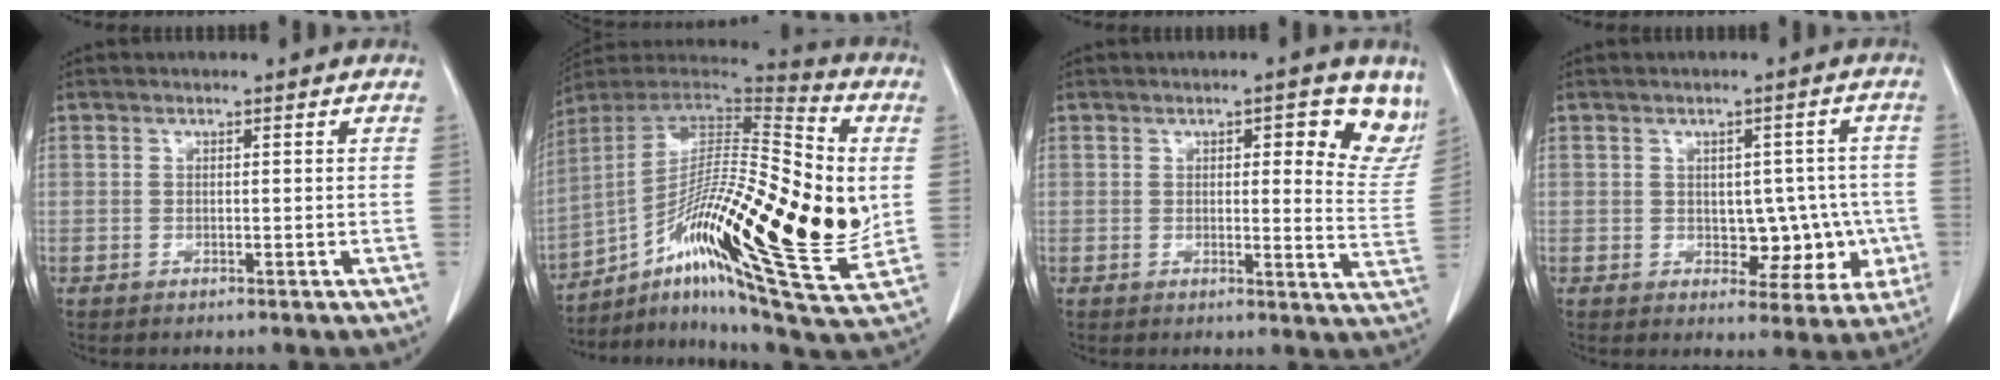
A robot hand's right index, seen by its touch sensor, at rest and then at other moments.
{"total": 30.7, "force": [-2.4, 5.9, 30.1], "torque": [-0.480, -0.008, -0.050]}
{"total": 8.9, "force": [5.5, 2.9, 6.5], "torque": [-0.052, -0.017, 0.051]}
{"total": 7.1, "force": [-1.1, 4.7, 5.2], "torque": [-0.043, 0.019, 0.000]}